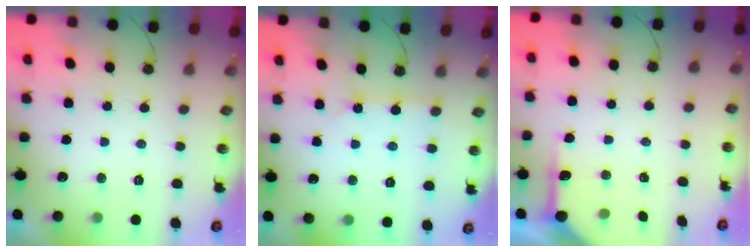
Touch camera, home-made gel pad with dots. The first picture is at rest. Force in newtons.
{"total": 2.4, "press": 2.4, "slide": 0.3}
{"total": 5.2, "press": 5.2, "slide": 0.3}